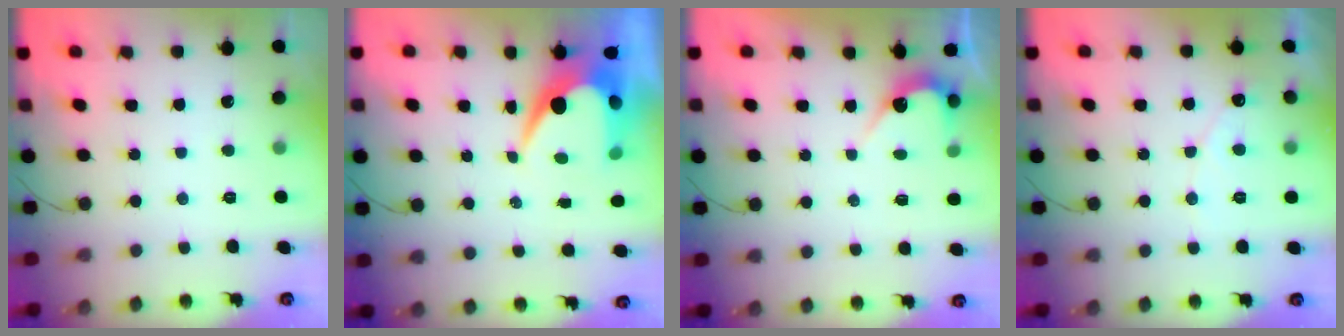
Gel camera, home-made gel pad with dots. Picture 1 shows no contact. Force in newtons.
{"total": 8.7, "press": 8.7, "slide": 0.8}
{"total": 3.7, "press": 3.7, "slide": 0.2}
{"total": 4.2, "press": 4.2, "slide": 0.2}